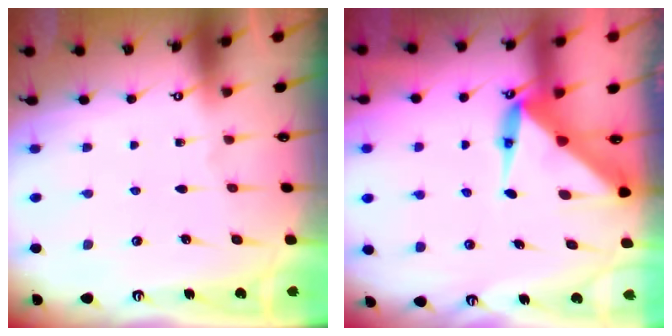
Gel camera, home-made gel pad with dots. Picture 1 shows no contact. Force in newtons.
{"total": 6.3, "press": 6.3, "slide": 0.5}